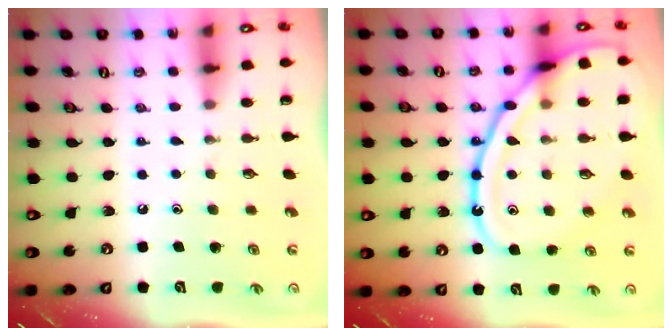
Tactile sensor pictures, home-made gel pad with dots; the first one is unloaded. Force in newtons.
{"total": 21.6, "press": 21.5, "slide": 2.0}